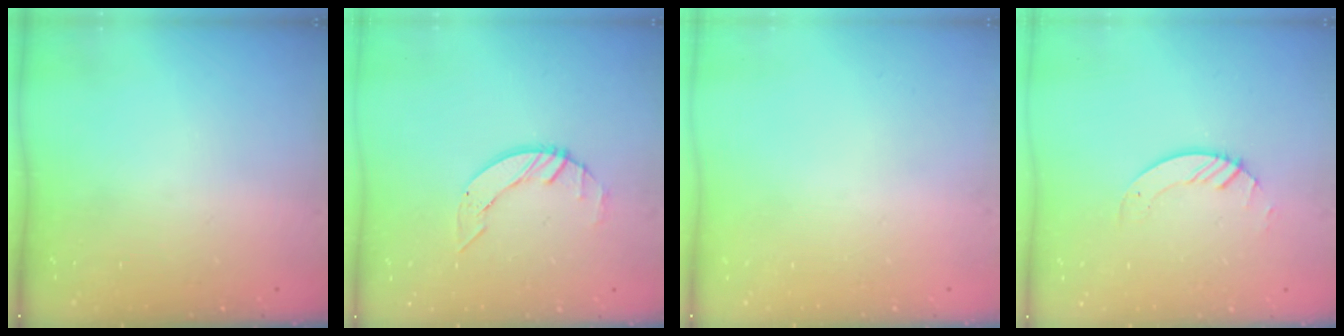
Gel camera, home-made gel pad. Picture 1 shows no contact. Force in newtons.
{"total": 3.6, "press": 3.6, "slide": 0.4}
{"total": 0.0}
{"total": 2.6, "press": 2.6, "slide": 0.3}